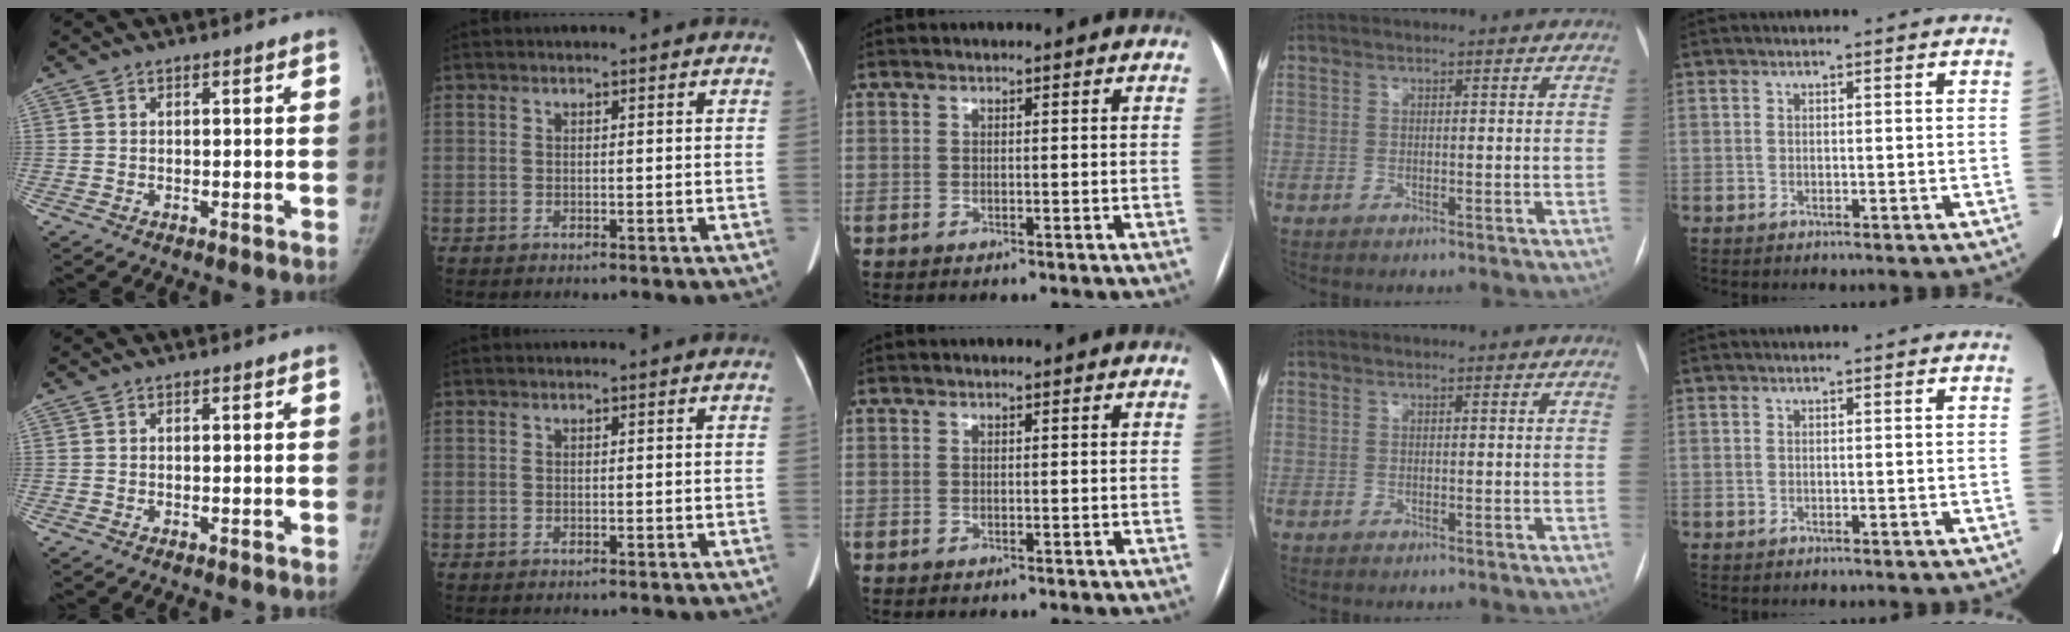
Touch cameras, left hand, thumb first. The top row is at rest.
{}